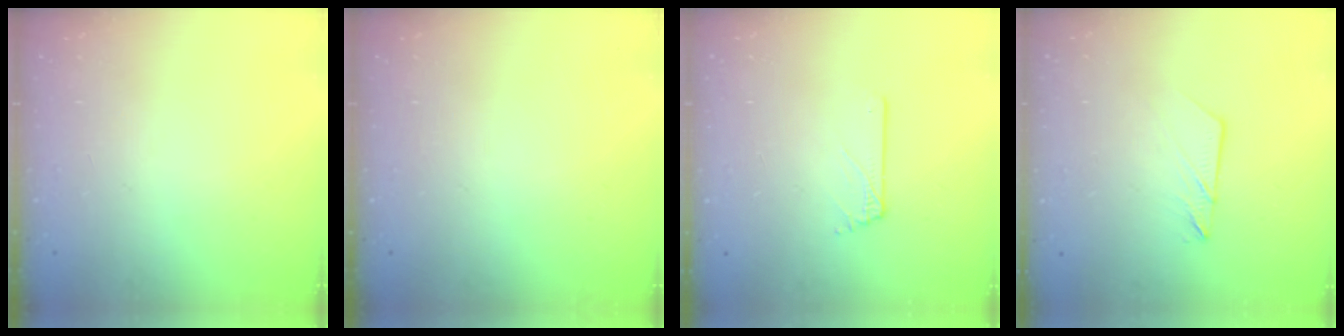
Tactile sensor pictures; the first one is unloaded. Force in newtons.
{"total": 0.0}
{"total": 0.6, "press": 0.6, "slide": 0.1}
{"total": 5.8, "press": 5.8, "slide": 0.7}